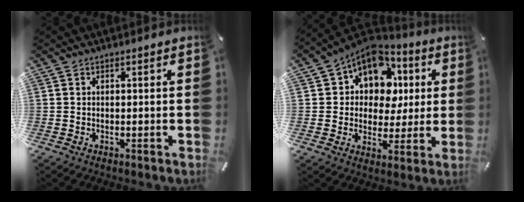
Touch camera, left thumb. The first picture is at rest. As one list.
[{"total": 12.1, "force": [5.4, 9.6, 5.0], "torque": [-0.094, -0.030, 0.107]}]